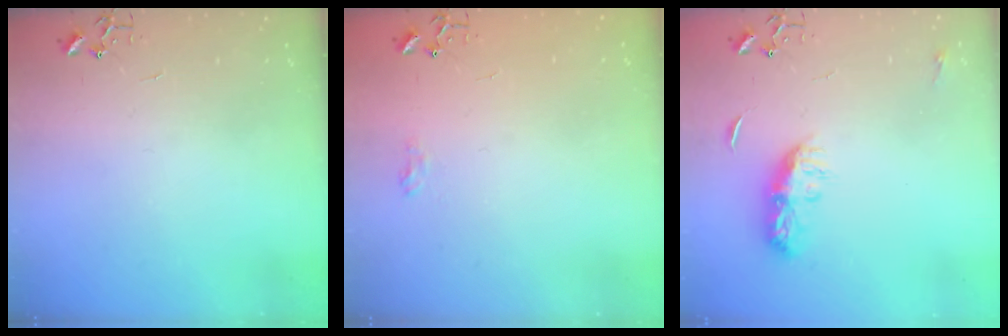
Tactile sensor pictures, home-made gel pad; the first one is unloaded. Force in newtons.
{"total": 6.5, "press": 6.5, "slide": 0.6}
{"total": 9.4, "press": 9.4, "slide": 0.3}